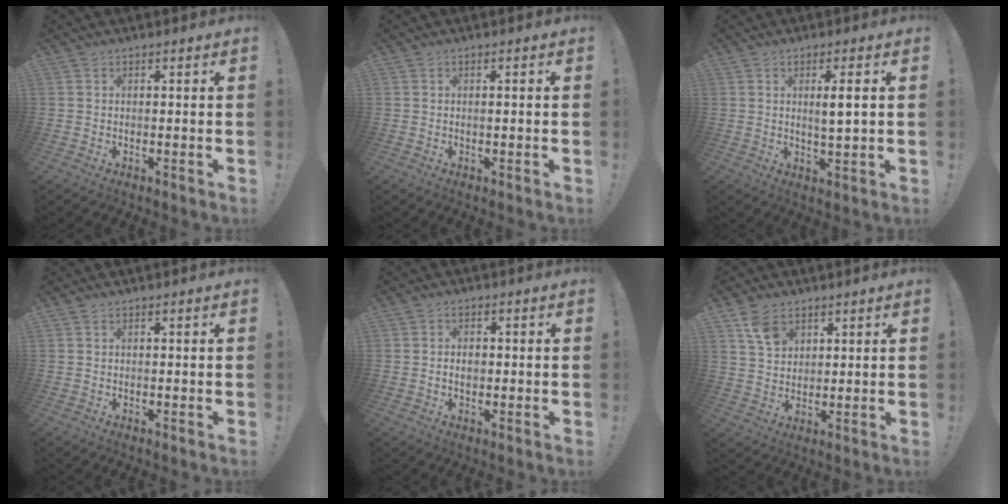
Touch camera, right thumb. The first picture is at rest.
{"total": 1.1, "force": [-0.2, -0.2, 1.1], "torque": [-0.019, 0.001, -0.006]}
{"total": 4.8, "force": [1.1, 0.4, 4.7], "torque": [-0.082, -0.005, 0.013]}
{"total": 0.0}
{"total": 2.5, "force": [-0.2, 2.0, 1.6], "torque": [-0.015, 0.004, -0.007]}
{"total": 7.9, "force": [4.4, 5.6, 3.4], "torque": [-0.047, -0.021, 0.084]}